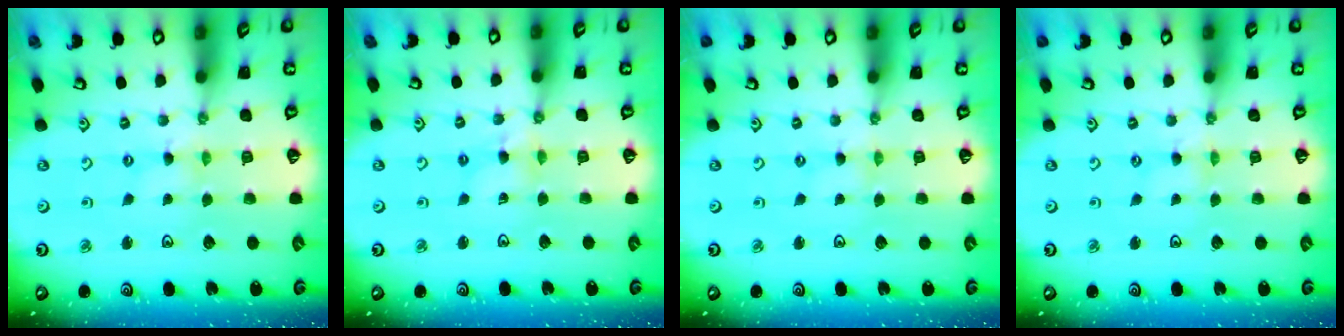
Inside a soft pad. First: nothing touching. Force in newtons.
{"total": 4.5, "press": 4.5, "slide": 0.3}
{"total": 0.0}
{"total": 0.0}